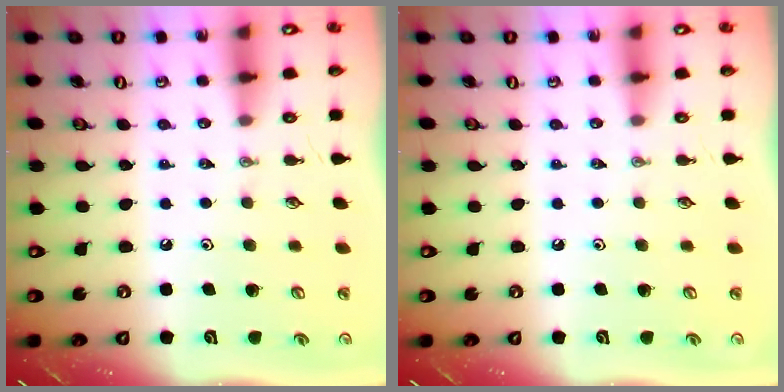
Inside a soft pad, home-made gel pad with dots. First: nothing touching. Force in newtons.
{"total": 0.0}